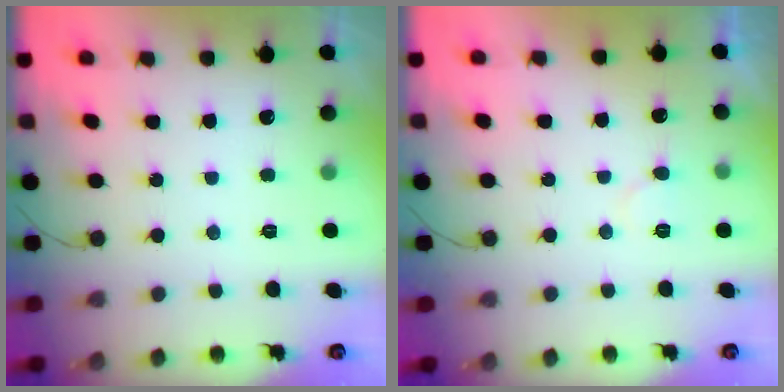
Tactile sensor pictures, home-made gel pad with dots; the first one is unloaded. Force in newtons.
{"total": 4.9, "press": 4.9, "slide": 0.5}